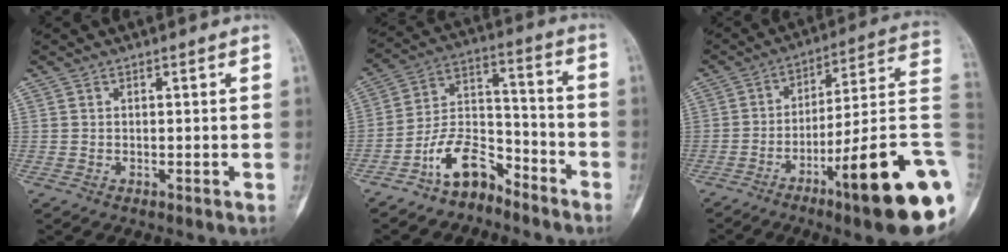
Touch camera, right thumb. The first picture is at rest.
{"total": 10.5, "force": [-7.7, 5.2, 4.9], "torque": [-0.082, 0.089, -0.150]}
{"total": 21.8, "force": [-8.0, 2.8, 20.0], "torque": [-0.242, 0.045, -0.117]}